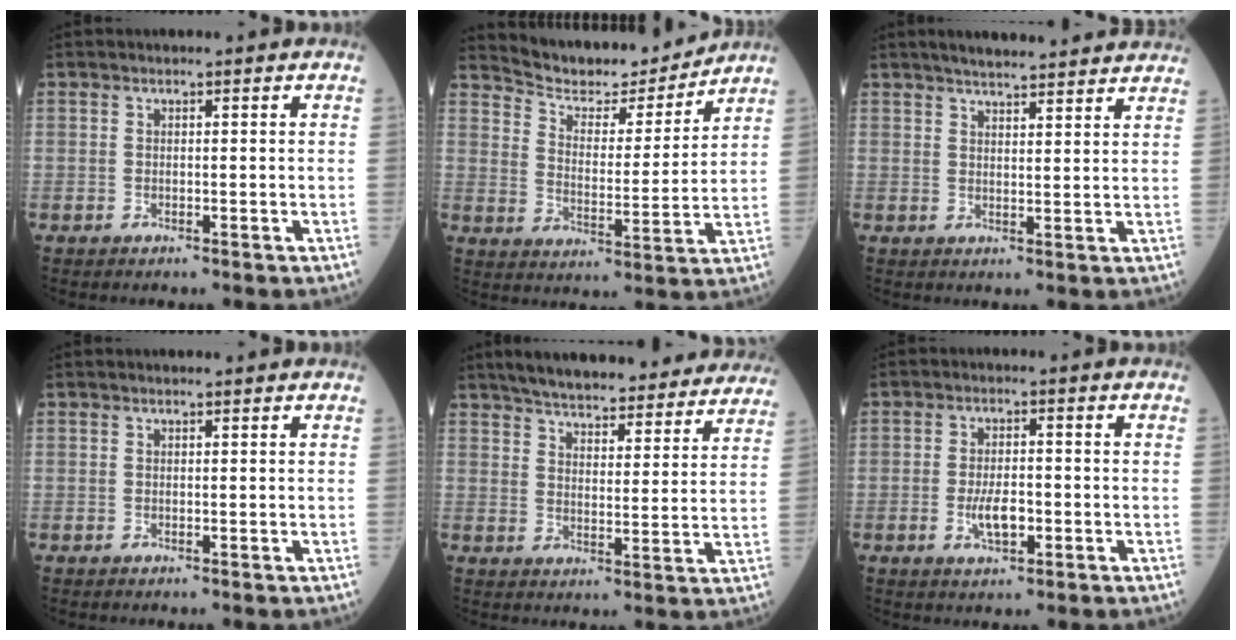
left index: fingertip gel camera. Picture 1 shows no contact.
{"total": 11.9, "force": [11.5, 1.8, 2.0], "torque": [-0.043, -0.003, 0.186]}
{"total": 12.6, "force": [11.4, 1.3, 5.2], "torque": [-0.072, 0.021, 0.139]}
{"total": 0.7, "force": [0.7, 0.0, 0.3], "torque": [-0.008, 0.005, 0.011]}
{"total": 27.3, "force": [24.6, 5.5, 10.4], "torque": [-0.154, -0.018, 0.307]}
{"total": 4.4, "force": [-1.3, 1.7, 3.8], "torque": [-0.076, 0.000, -0.021]}